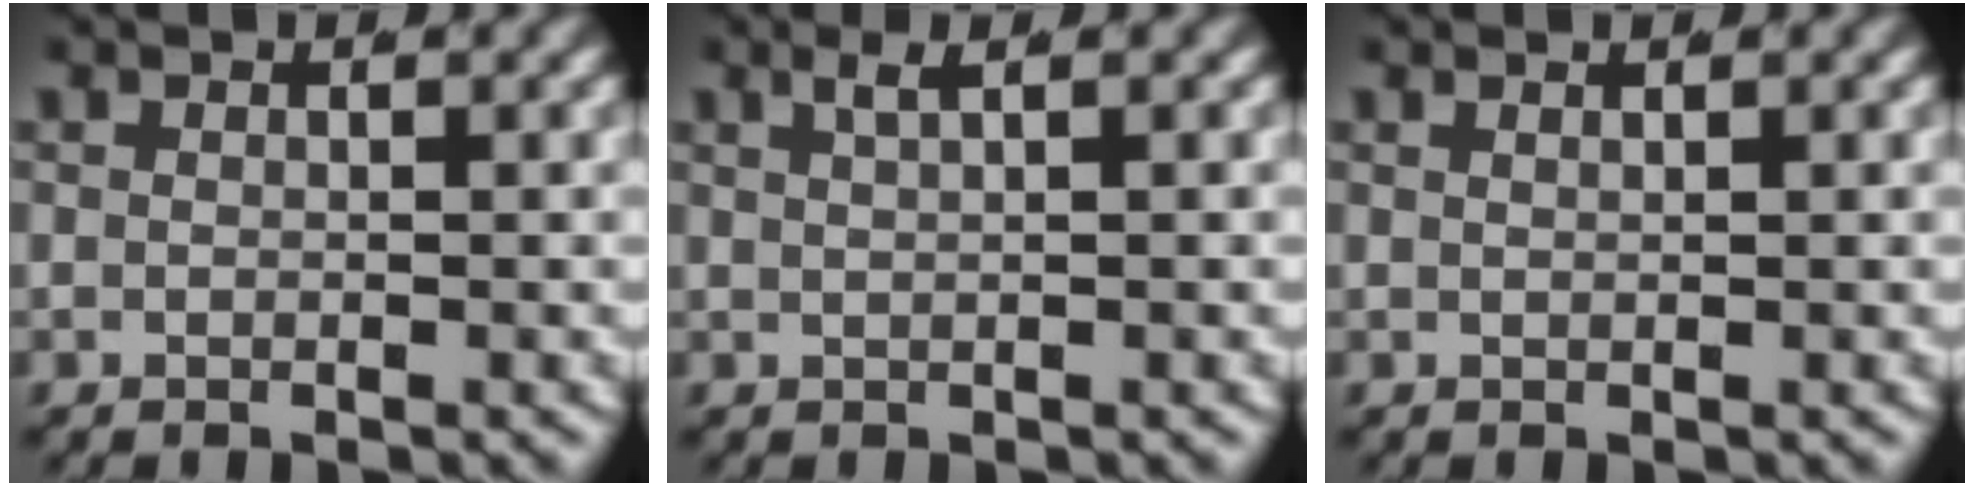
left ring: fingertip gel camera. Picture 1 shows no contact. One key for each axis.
{"total": 1.8, "fx": 1.1, "fy": 0.0, "fz": 1.4, "tx": -0.017, "ty": 0.004, "tz": 0.022}
{"total": 0.8, "fx": 0.6, "fy": -0.5, "fz": 0.3, "tx": -0.001, "ty": -0.002, "tz": 0.014}